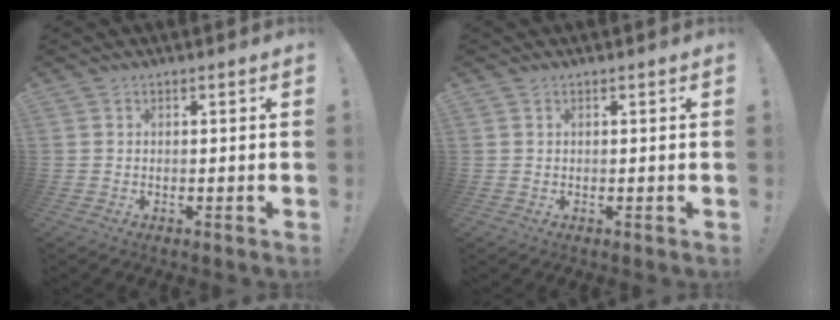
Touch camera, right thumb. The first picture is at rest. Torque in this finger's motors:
{"motor_torque": [-0.02, -0.12, -0.08, 0.19, 0.00]}